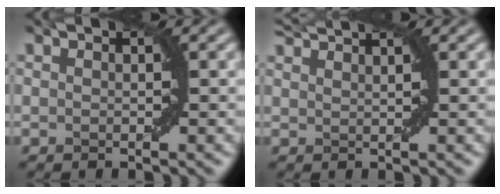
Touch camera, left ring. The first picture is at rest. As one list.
[{"total": 2.6, "force": [2.5, 0.1, 1.0], "torque": [-0.007, 0.010, 0.037]}]